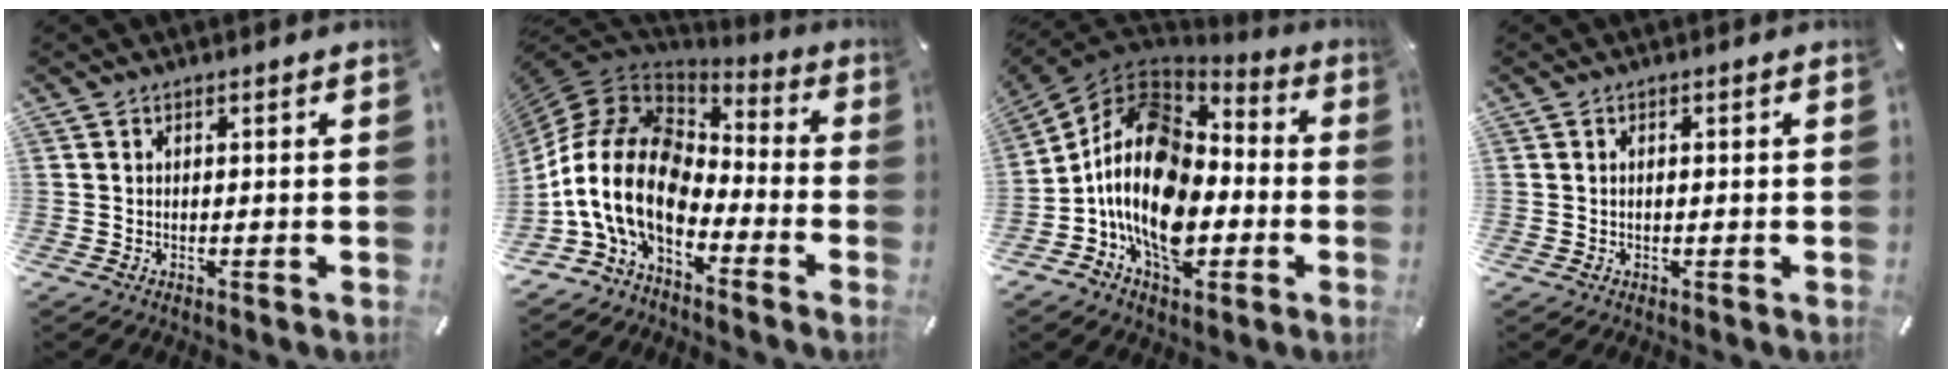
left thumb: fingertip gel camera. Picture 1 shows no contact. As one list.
[{"total": 17.6, "force": [-5.5, 11.1, 12.5], "torque": [-0.283, 0.015, -0.103]}, {"total": 18.8, "force": [-3.6, 13.4, 12.8], "torque": [-0.260, 0.012, -0.064]}, {"total": 0.9, "force": [-0.1, 0.5, 0.7], "torque": [-0.015, 0.001, -0.003]}]